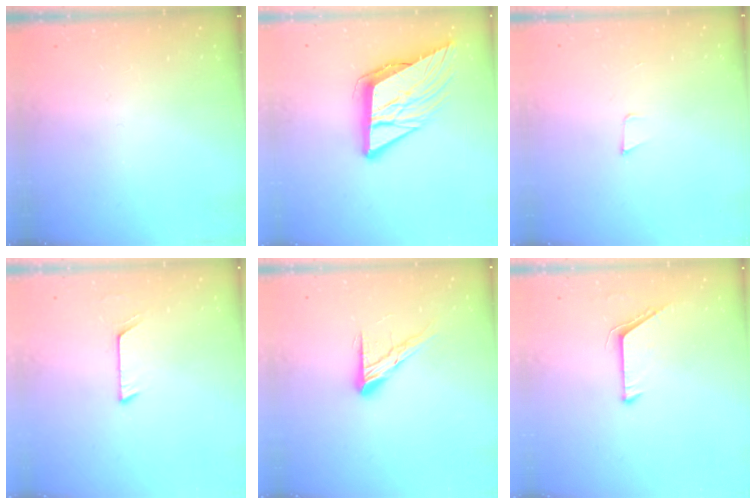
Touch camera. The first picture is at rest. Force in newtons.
{"total": 13.5, "press": 12.9, "slide": 3.8}
{"total": 3.4, "press": 2.1, "slide": 2.7}
{"total": 5.9, "press": 5.9, "slide": 0.5}
{"total": 10.6, "press": 10.6, "slide": 0.8}
{"total": 5.7, "press": 5.7, "slide": 0.5}